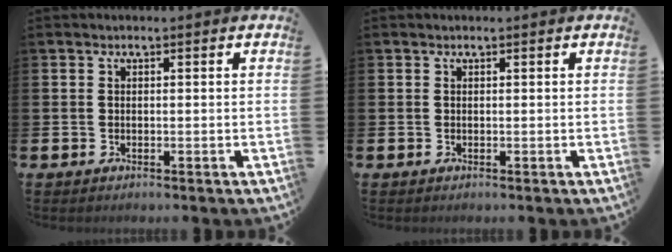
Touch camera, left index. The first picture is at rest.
{"total": 0.0}